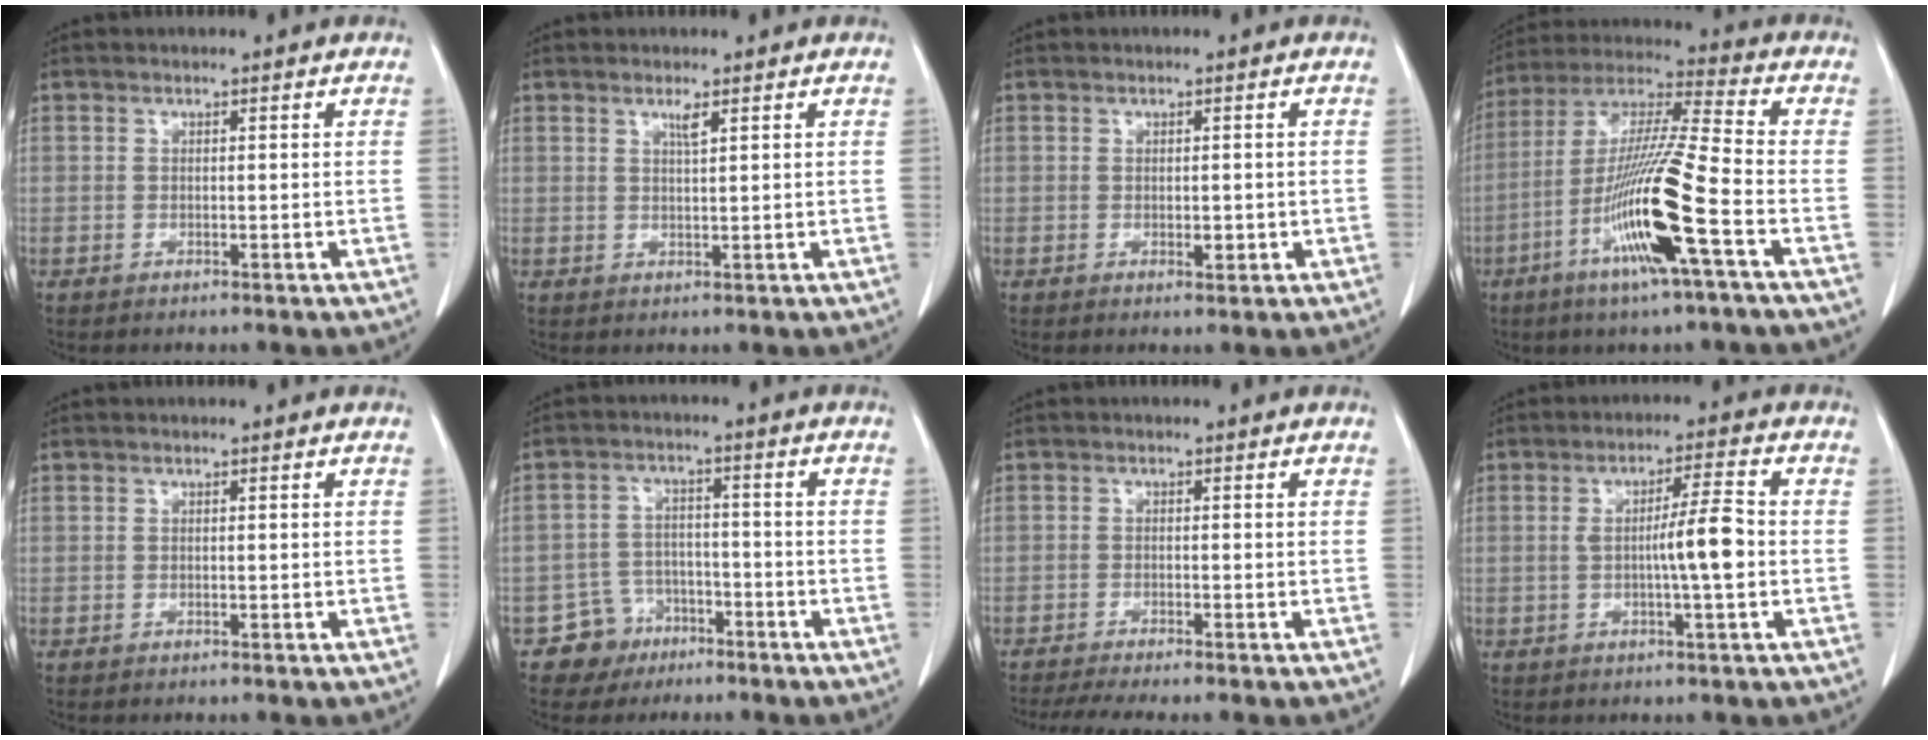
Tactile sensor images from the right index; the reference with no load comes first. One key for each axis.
{"total": 1.5, "fx": 0.9, "fy": -0.1, "fz": 1.2, "tx": -0.024, "ty": -0.003, "tz": 0.017}
{"total": 1.6, "fx": -0.2, "fy": 0.9, "fz": 1.3, "tx": -0.015, "ty": -0.001, "tz": 0.001}
{"total": 16.3, "fx": -6.1, "fy": -0.3, "fz": 15.2, "tx": -0.303, "ty": -0.014, "tz": -0.119}
{"total": 0.0}
{"total": 5.4, "fx": -3.4, "fy": 4.2, "fz": 0.0, "tx": 0.009, "ty": 0.013, "tz": -0.053}
{"total": 5.8, "fx": -4.9, "fy": -0.2, "fz": 3.1, "tx": -0.043, "ty": -0.012, "tz": -0.079}
{"total": 6.4, "fx": -0.7, "fy": -0.1, "fz": 6.4, "tx": -0.103, "ty": 0.005, "tz": -0.013}